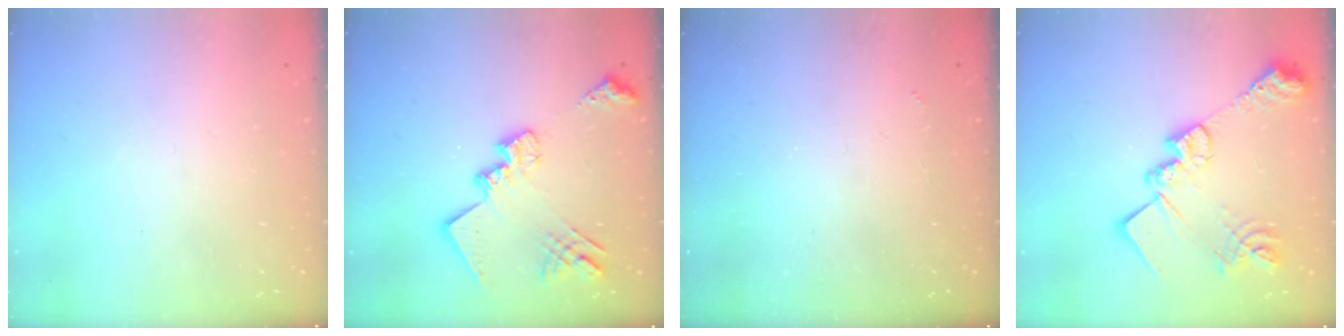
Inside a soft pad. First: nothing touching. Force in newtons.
{"total": 17.7, "press": 17.7, "slide": 0.8}
{"total": 1.9, "press": 1.8, "slide": 0.4}
{"total": 21.6, "press": 21.5, "slide": 1.5}